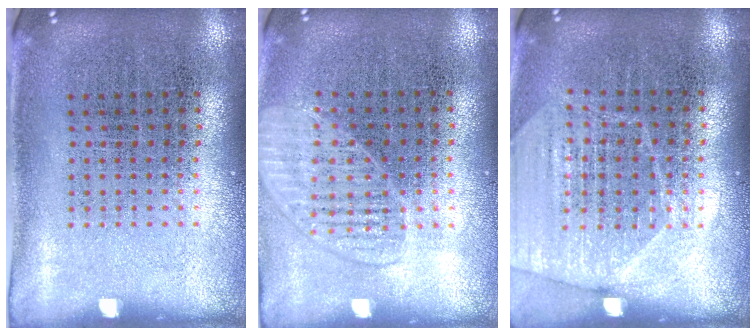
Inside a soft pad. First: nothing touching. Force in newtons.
{"total": 1.5, "press": 1.4, "slide": 0.4}
{"total": 1.7, "press": 1.6, "slide": 0.5}